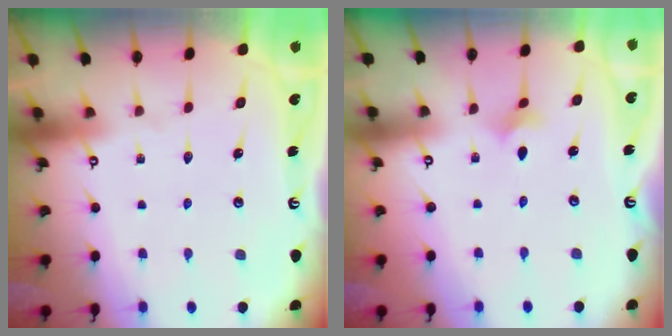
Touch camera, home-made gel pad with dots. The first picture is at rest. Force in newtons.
{"total": 2.4, "press": 2.3, "slide": 0.4}